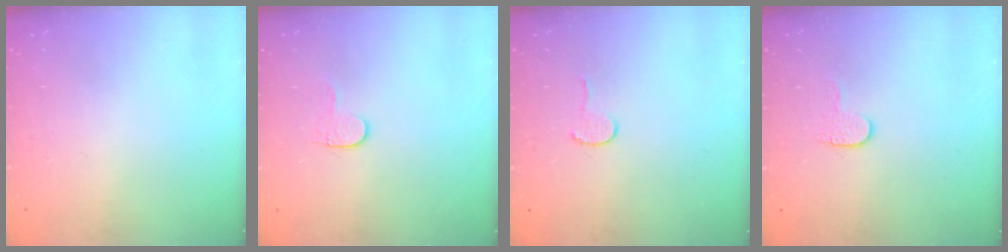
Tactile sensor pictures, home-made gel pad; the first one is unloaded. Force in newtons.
{"total": 4.1, "press": 4.1, "slide": 0.4}
{"total": 3.7, "press": 3.7, "slide": 0.4}
{"total": 4.5, "press": 4.5, "slide": 0.4}